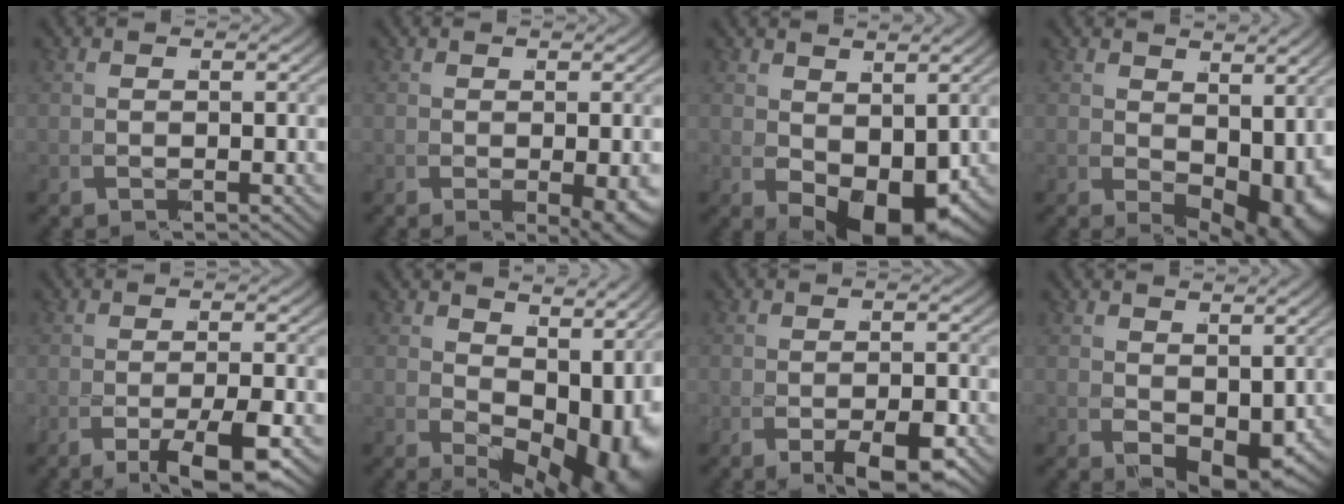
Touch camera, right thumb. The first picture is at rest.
{"total": 2.2, "force": [-0.7, 0.1, 2.0], "torque": [-0.027, -0.008, -0.004]}
{"total": 5.9, "force": [-0.8, 3.3, 4.8], "torque": [-0.089, -0.022, -0.001]}
{"total": 5.4, "force": [0.0, 2.7, 4.7], "torque": [-0.079, -0.020, 0.016]}
{"total": 3.6, "force": [-2.0, -0.5, 3.0], "torque": [-0.057, 0.001, -0.033]}
{"total": 8.3, "force": [-0.5, 4.3, 7.0], "torque": [-0.117, -0.019, 0.012]}
{"total": 3.4, "force": [-1.9, 0.3, 2.8], "torque": [-0.055, -0.008, -0.025]}
{"total": 2.7, "force": [0.0, 1.3, 2.3], "torque": [-0.048, -0.016, 0.011]}